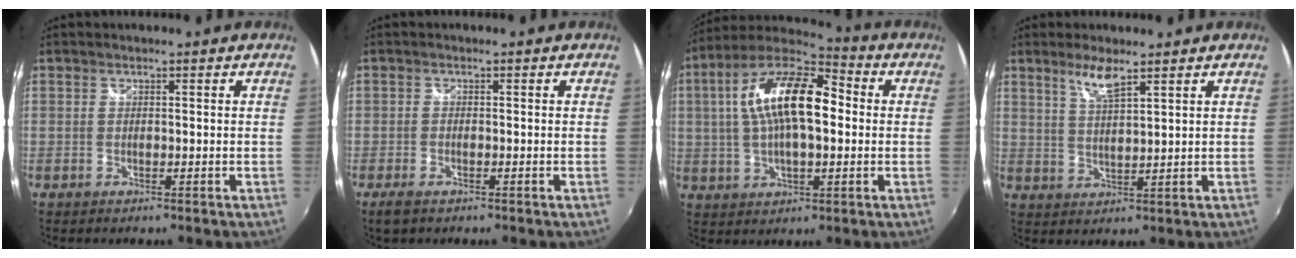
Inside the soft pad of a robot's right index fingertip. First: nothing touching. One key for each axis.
{"total": 2.8, "fx": -1.9, "fy": 1.2, "fz": 1.7, "tx": -0.038, "ty": -0.008, "tz": -0.034}
{"total": 17.6, "fx": 2.0, "fy": 7.7, "fz": 15.8, "tx": -0.290, "ty": 0.022, "tz": 0.023}
{"total": 4.8, "fx": 3.4, "fy": 0.7, "fz": 3.4, "tx": -0.066, "ty": -0.001, "tz": 0.067}